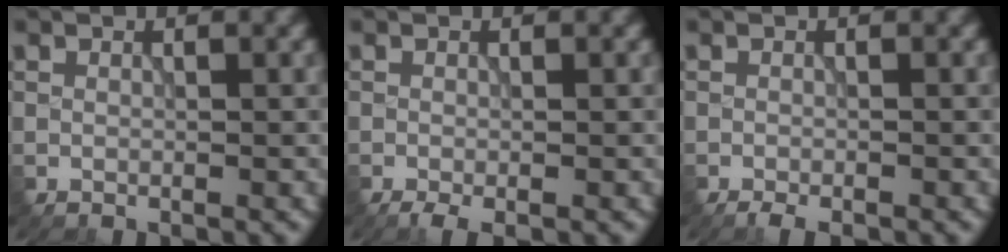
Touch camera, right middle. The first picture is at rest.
{"total": 1.4, "force": [-1.0, 0.3, 1.0], "torque": [-0.019, -0.005, -0.019]}
{"total": 1.6, "force": [-1.3, 0.4, 0.8], "torque": [-0.011, -0.002, -0.022]}